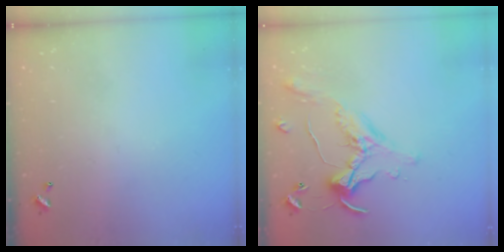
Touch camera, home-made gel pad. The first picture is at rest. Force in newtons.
{"total": 0.0}